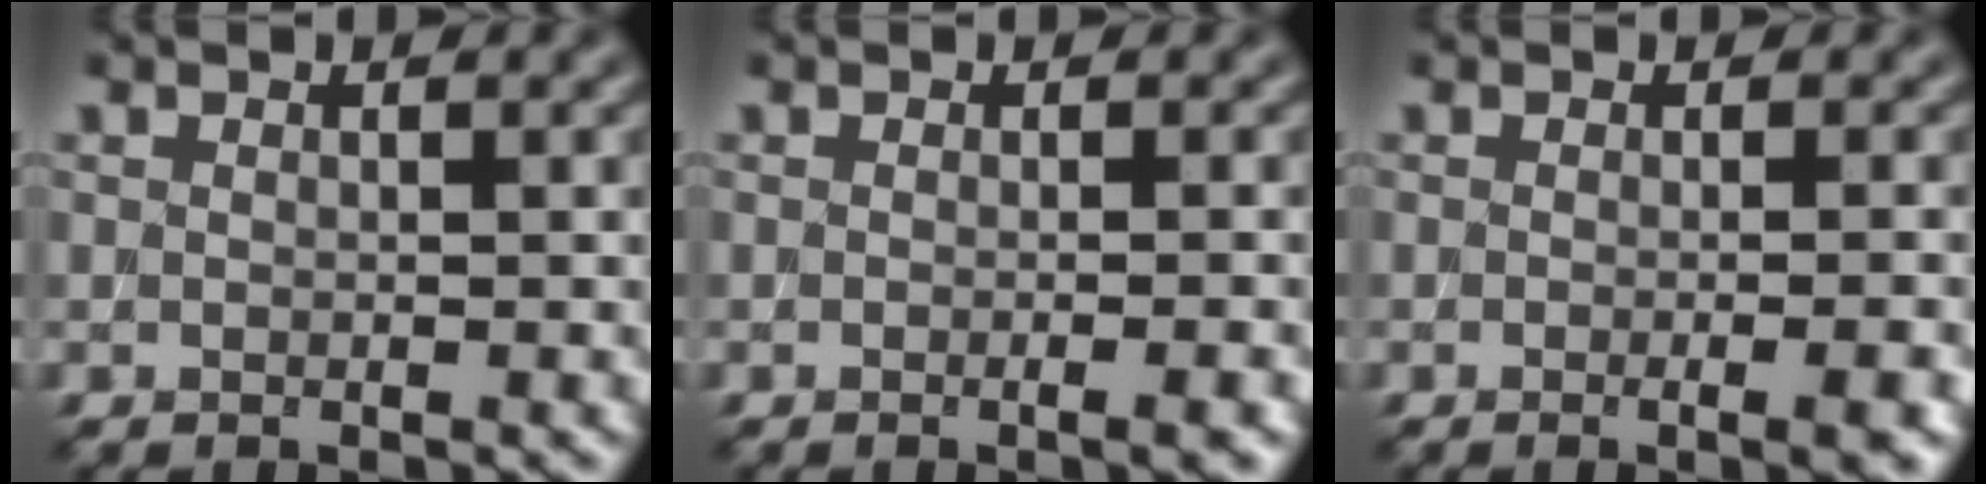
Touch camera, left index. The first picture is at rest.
{"total": 2.7, "force": [-0.3, 1.2, 2.4], "torque": [0.003, 0.005, -0.016]}
{"total": 3.7, "force": [-0.7, 1.5, 3.4], "torque": [-0.010, 0.003, -0.014]}